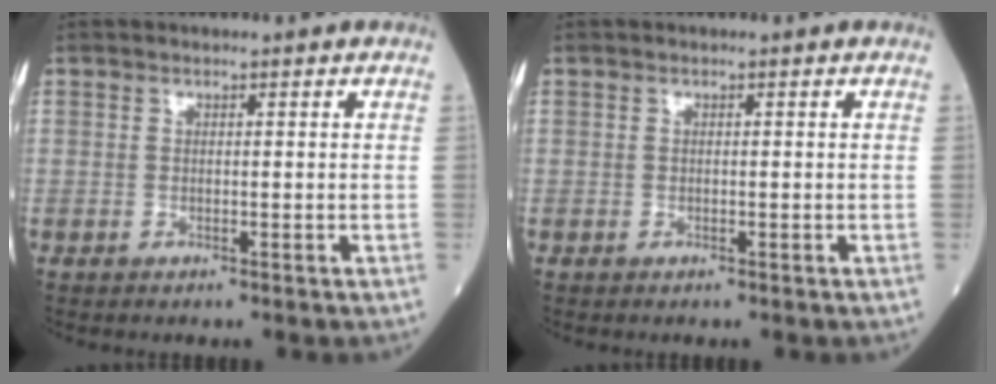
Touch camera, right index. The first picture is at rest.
{"total": 0.0}